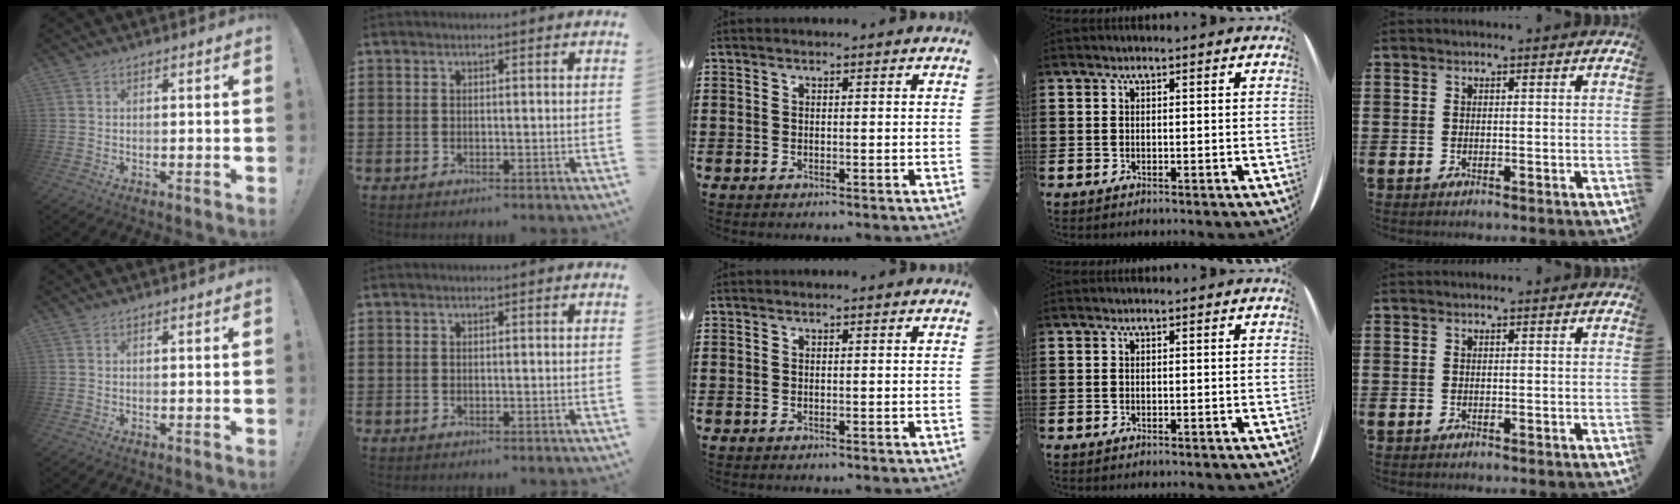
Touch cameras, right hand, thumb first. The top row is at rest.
{}